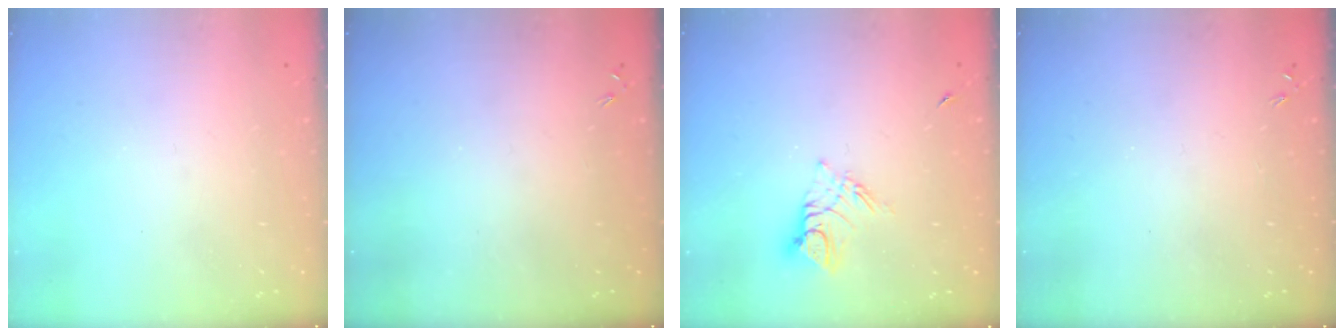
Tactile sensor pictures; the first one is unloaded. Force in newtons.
{"total": 0.0}
{"total": 8.6, "press": 8.5, "slide": 0.8}
{"total": 0.0}